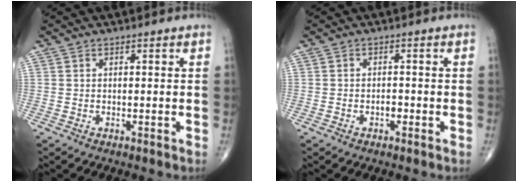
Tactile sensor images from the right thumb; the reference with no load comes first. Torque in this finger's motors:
{"motor_torque": [1.75, 2.58, -0.07, -0.12, 0.04]}